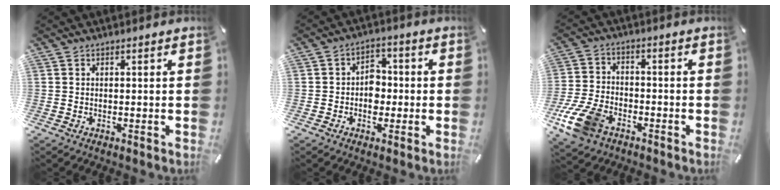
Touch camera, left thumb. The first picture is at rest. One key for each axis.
{"total": 5.5, "fx": -1.3, "fy": 4.5, "fz": 2.9, "tx": -0.037, "ty": 0.007, "tz": -0.026}
{"total": 11.5, "fx": -6.3, "fy": 7.1, "fz": 6.6, "tx": -0.146, "ty": 0.025, "tz": -0.115}